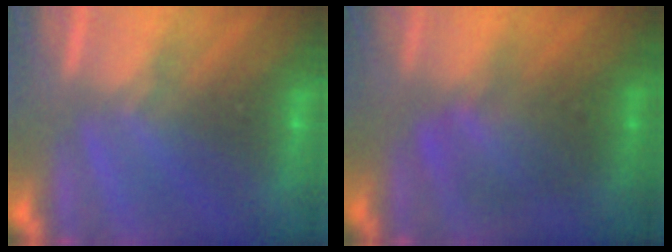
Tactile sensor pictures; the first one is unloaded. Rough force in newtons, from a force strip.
{"total": 2.1}